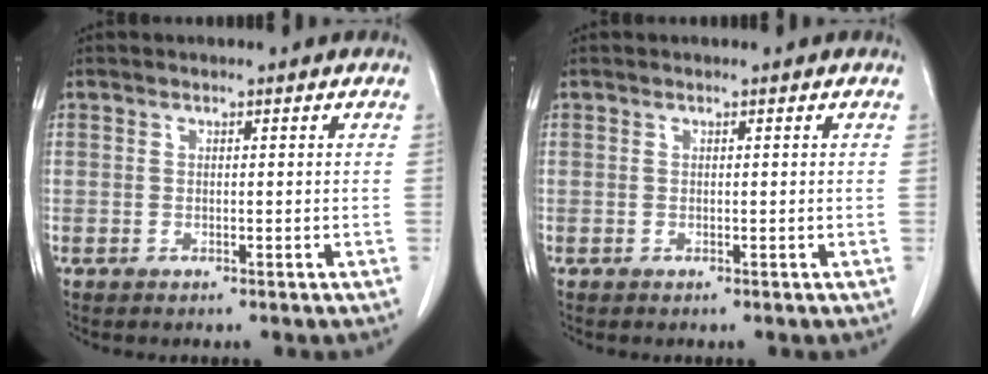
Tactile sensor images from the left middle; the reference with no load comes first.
{"total": 0.0}